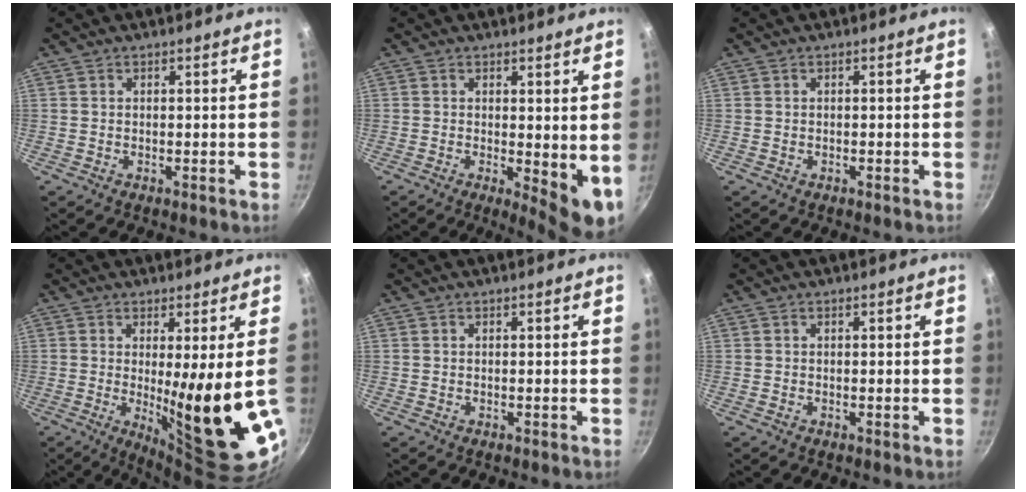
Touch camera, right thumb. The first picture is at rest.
{"total": 7.5, "force": [0.2, 2.8, 7.0], "torque": [-0.081, -0.014, 0.007]}
{"total": 0.0}
{"total": 14.9, "force": [-0.7, 1.7, 14.8], "torque": [-0.208, -0.038, 0.007]}
{"total": 0.0}
{"total": 0.0}